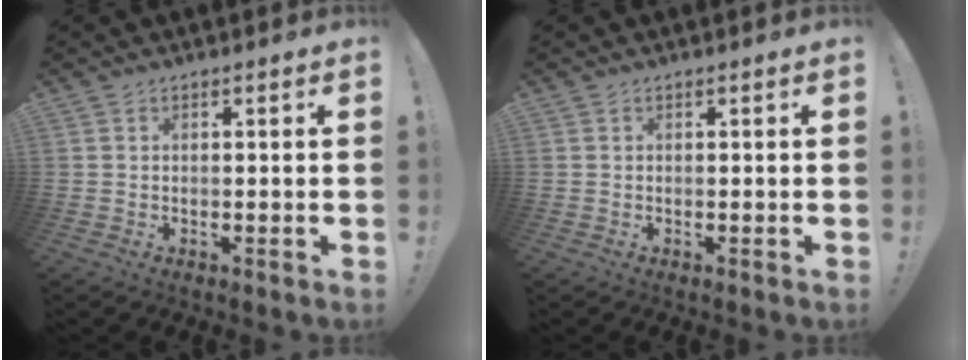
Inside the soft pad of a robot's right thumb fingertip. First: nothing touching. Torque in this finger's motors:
{"motor_torque": [-0.14, 0.04, 0.07, -0.07, 0.03]}